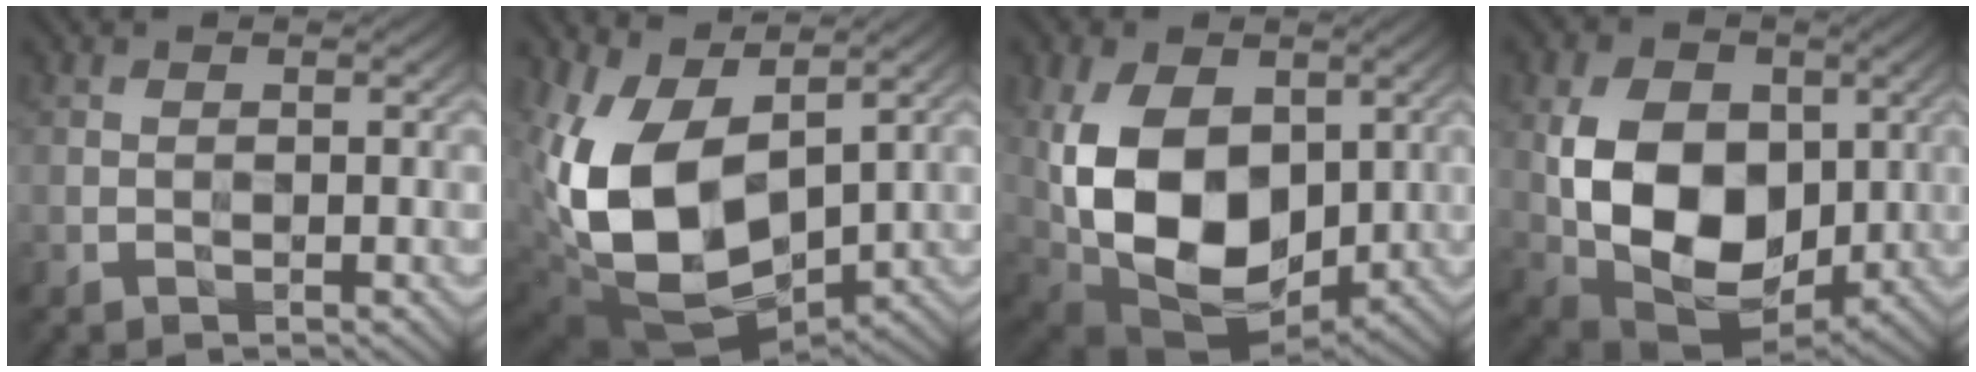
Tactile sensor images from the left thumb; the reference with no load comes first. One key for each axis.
{"total": 13.2, "fx": 1.8, "fy": 8.4, "fz": 10.0, "tx": -0.228, "ty": -0.021, "tz": 0.045}
{"total": 16.1, "fx": 1.3, "fy": 10.6, "fz": 12.0, "tx": -0.258, "ty": -0.020, "tz": 0.031}
{"total": 13.7, "fx": 0.5, "fy": 9.5, "fz": 9.8, "tx": -0.200, "ty": -0.011, "tz": 0.013}